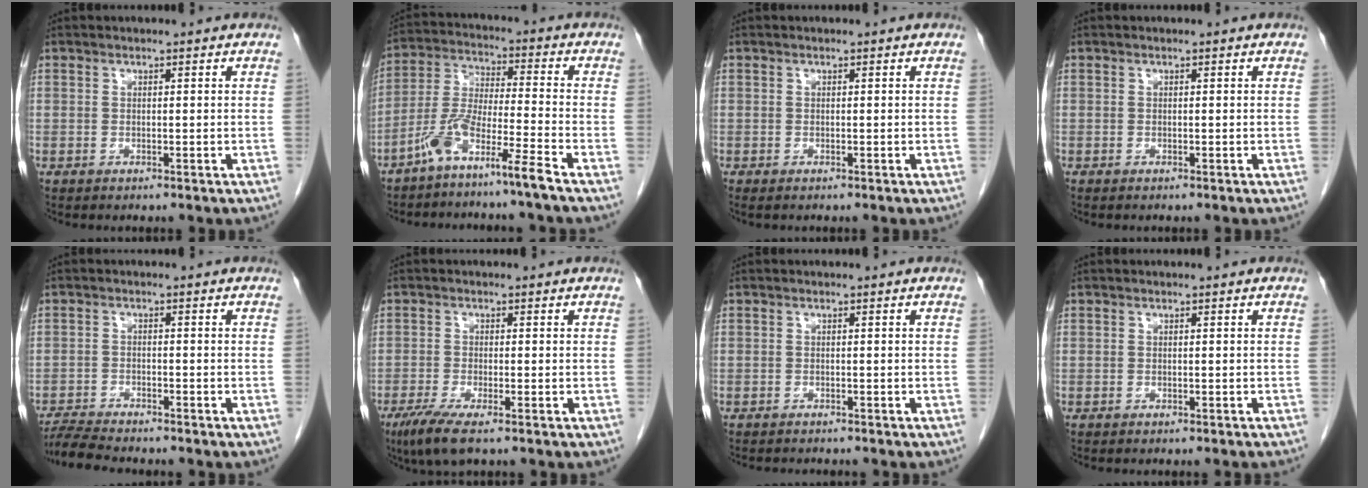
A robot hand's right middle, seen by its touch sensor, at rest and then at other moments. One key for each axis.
{"total": 8.1, "fx": -6.0, "fy": -0.9, "fz": 5.4, "tx": -0.120, "ty": -0.007, "tz": -0.121}
{"total": 0.0}
{"total": 0.0}
{"total": 6.3, "fx": -6.0, "fy": 0.2, "fz": 2.1, "tx": -0.038, "ty": -0.017, "tz": -0.102}
{"total": 5.0, "fx": -3.2, "fy": 0.6, "fz": 3.8, "tx": -0.078, "ty": -0.016, "tz": -0.060}
{"total": 2.9, "fx": -2.8, "fy": 0.5, "fz": 0.8, "tx": -0.008, "ty": -0.005, "tz": -0.035}
{"total": 2.4, "fx": -2.2, "fy": 0.2, "fz": 1.0, "tx": -0.015, "ty": -0.001, "tz": -0.025}